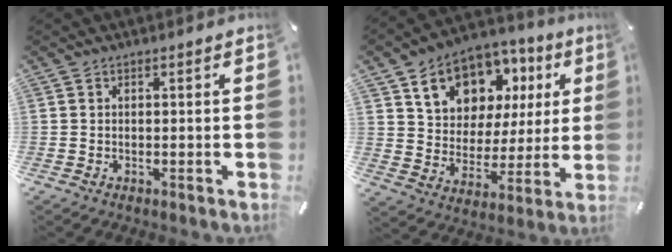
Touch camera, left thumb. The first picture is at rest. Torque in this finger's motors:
{"motor_torque": [0.86, 0.88, 1.42, -1.35, 0.39]}